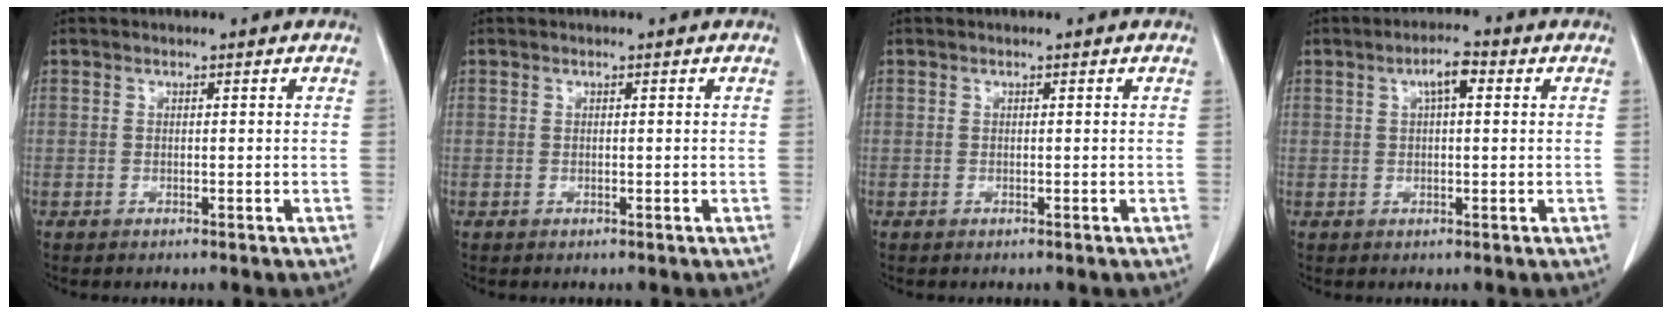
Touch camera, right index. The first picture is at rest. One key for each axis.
{"total": 0.0}
{"total": 0.0}
{"total": 4.3, "fx": 1.4, "fy": 1.4, "fz": 3.8, "tx": -0.072, "ty": 0.015, "tz": 0.024}